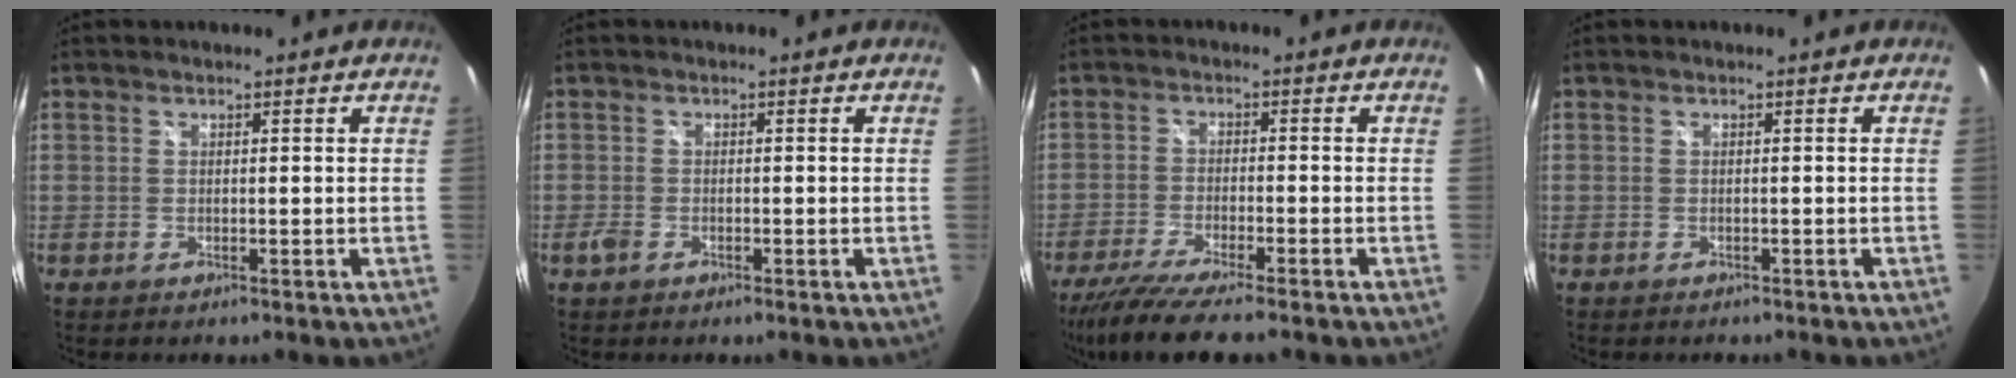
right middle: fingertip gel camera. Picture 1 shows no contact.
{"total": 1.7, "force": [-1.1, 0.8, 1.0], "torque": [-0.022, -0.003, -0.024]}
{"total": 10.3, "force": [-8.4, 0.7, 5.8], "torque": [-0.132, -0.037, -0.146]}
{"total": 0.7, "force": [-0.6, 0.3, 0.1], "torque": [-0.004, -0.002, -0.010]}